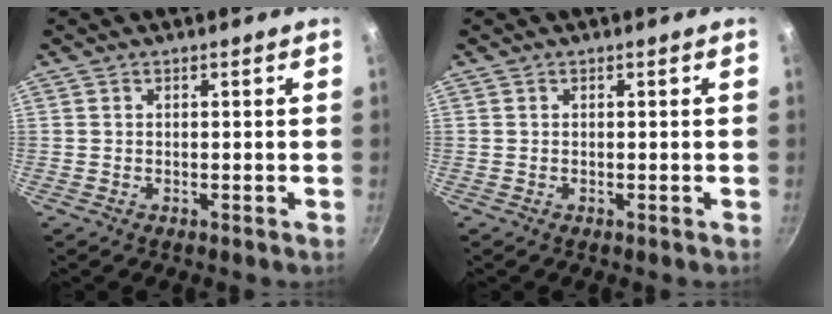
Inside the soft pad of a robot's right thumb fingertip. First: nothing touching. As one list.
[{"total": 0.0}]